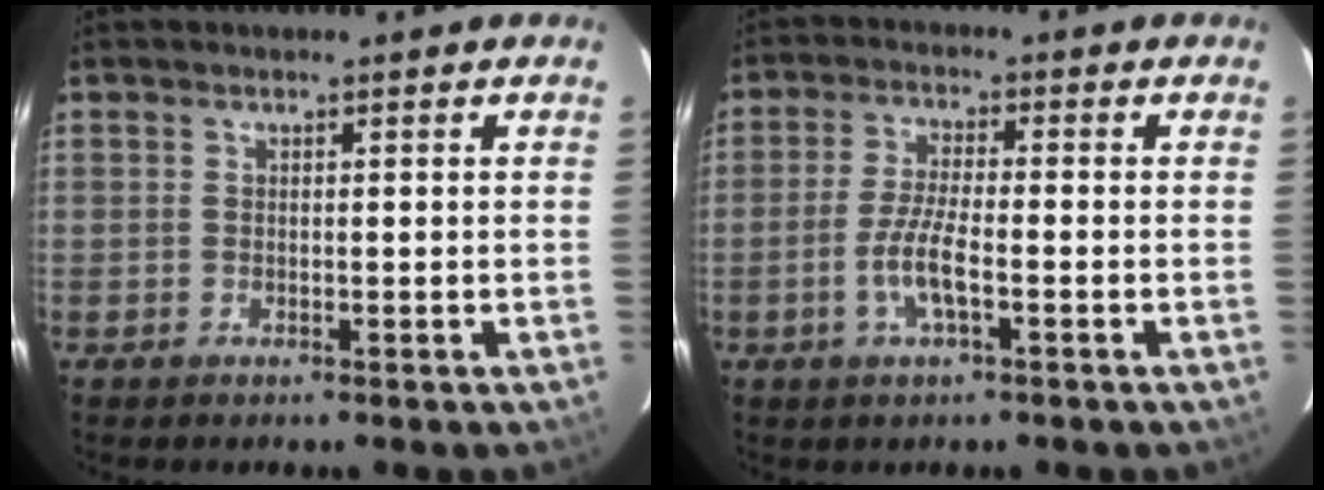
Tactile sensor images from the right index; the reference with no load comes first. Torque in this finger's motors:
{"motor_torque": [0.91, -0.27, 0.44, 0.13]}